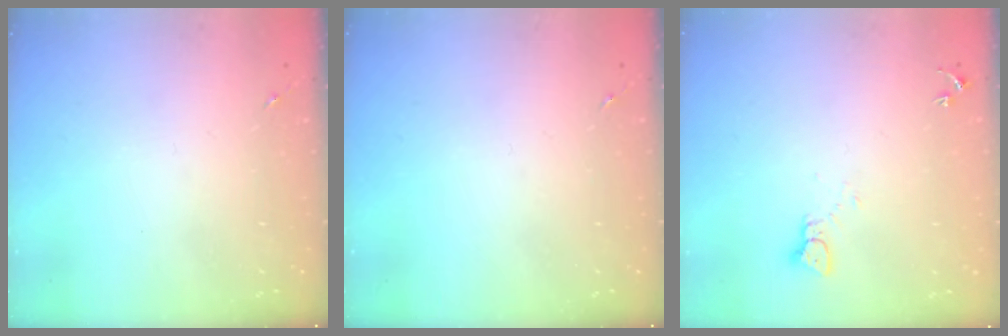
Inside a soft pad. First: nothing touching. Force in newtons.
{"total": 0.0}
{"total": 2.4, "press": 2.4, "slide": 0.2}